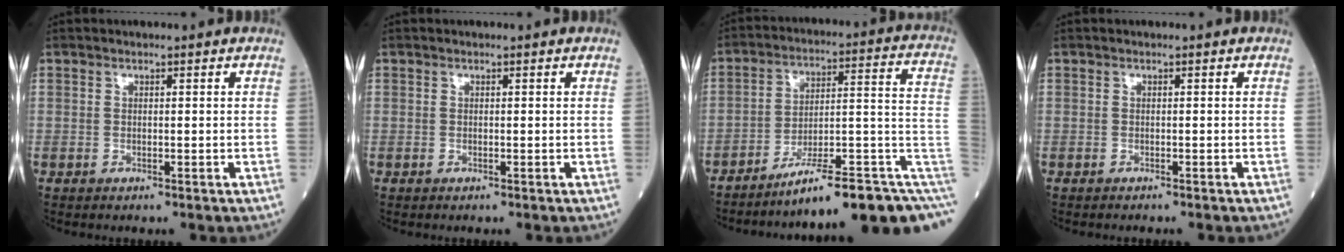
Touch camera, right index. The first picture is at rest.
{"total": 0.0}
{"total": 17.7, "force": [-10.8, 1.8, 14.0], "torque": [-0.121, 0.058, -0.156]}
{"total": 1.1, "force": [-1.0, 0.2, 0.4], "torque": [-0.009, -0.002, -0.014]}